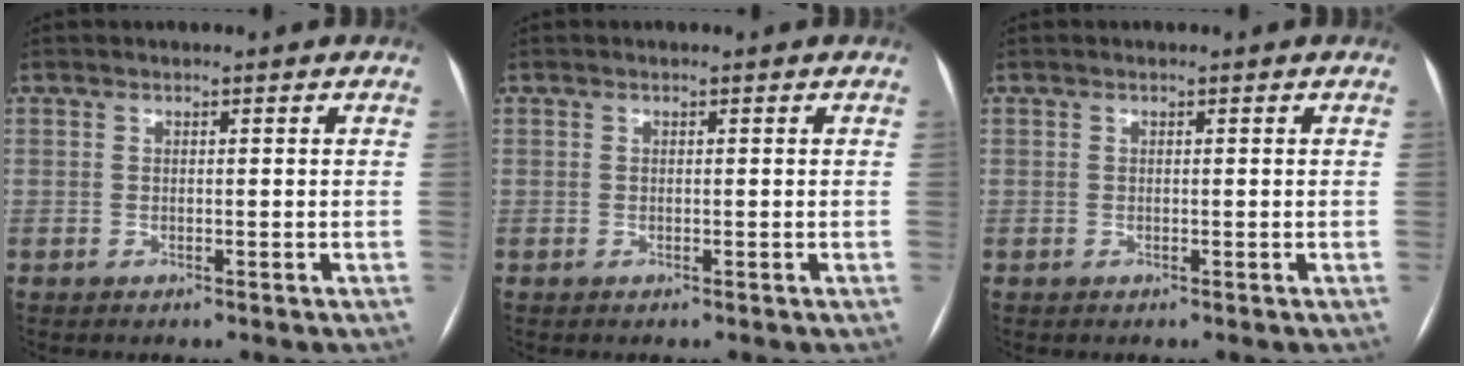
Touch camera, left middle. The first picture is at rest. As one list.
[{"total": 0.0}, {"total": 0.0}]